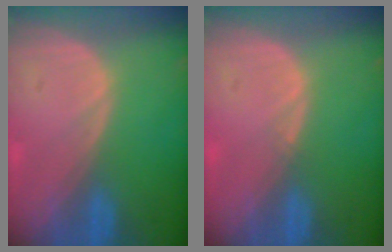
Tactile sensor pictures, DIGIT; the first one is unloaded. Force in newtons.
{"total": 0.6, "press": 0.5, "slide": 0.4}